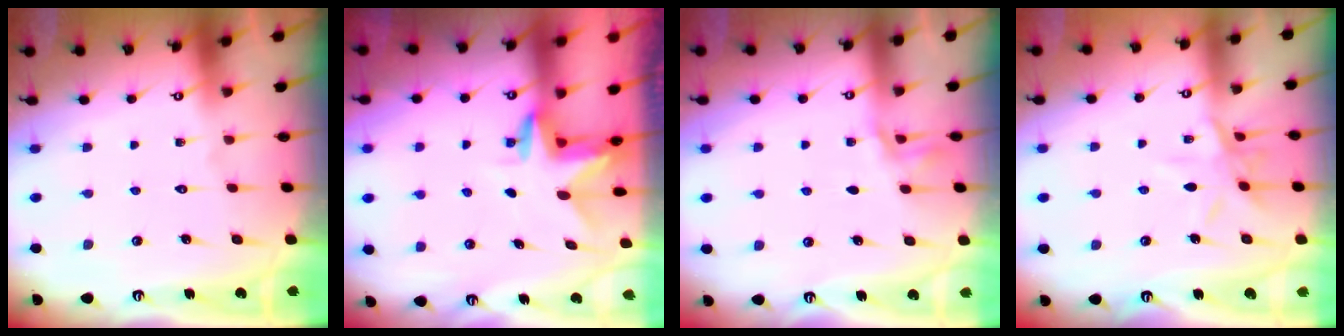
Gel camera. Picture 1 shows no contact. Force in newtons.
{"total": 3.1, "press": 3.1, "slide": 0.2}
{"total": 1.4, "press": 1.4, "slide": 0.2}
{"total": 9.1, "press": 9.1, "slide": 0.7}